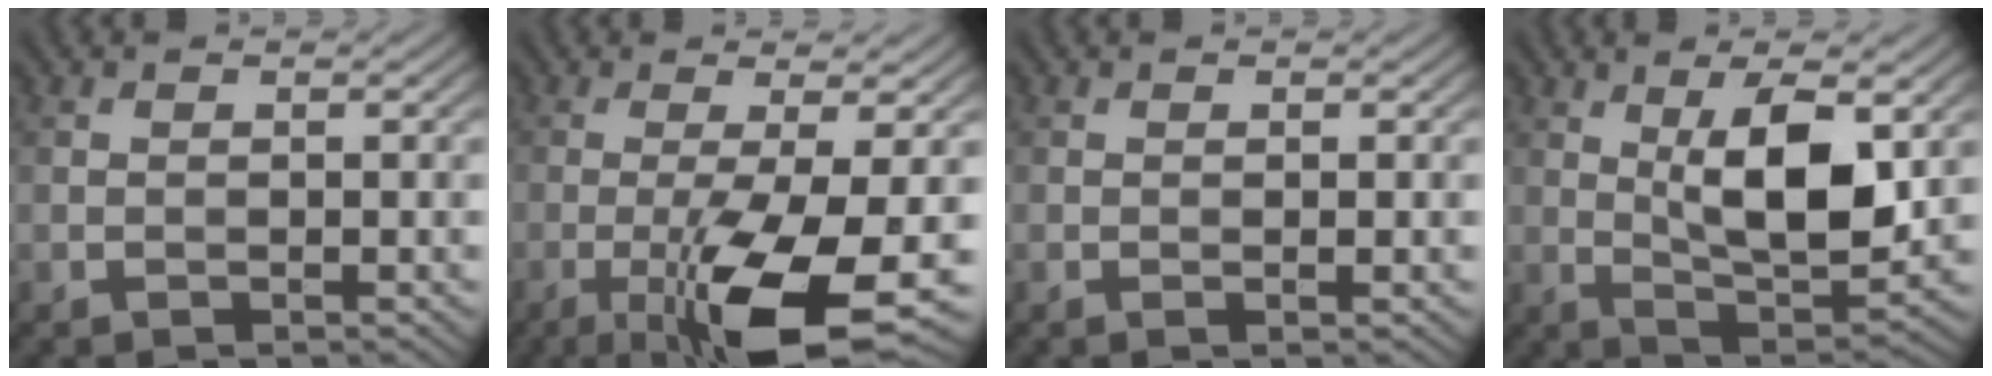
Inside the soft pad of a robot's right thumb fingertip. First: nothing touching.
{"total": 11.0, "force": [-3.8, 2.1, 10.1], "torque": [-0.158, -0.003, -0.059]}
{"total": 0.7, "force": [-0.1, 0.0, 0.7], "torque": [-0.015, -0.001, -0.003]}
{"total": 9.7, "force": [2.3, 3.7, 8.7], "torque": [-0.156, -0.008, 0.044]}